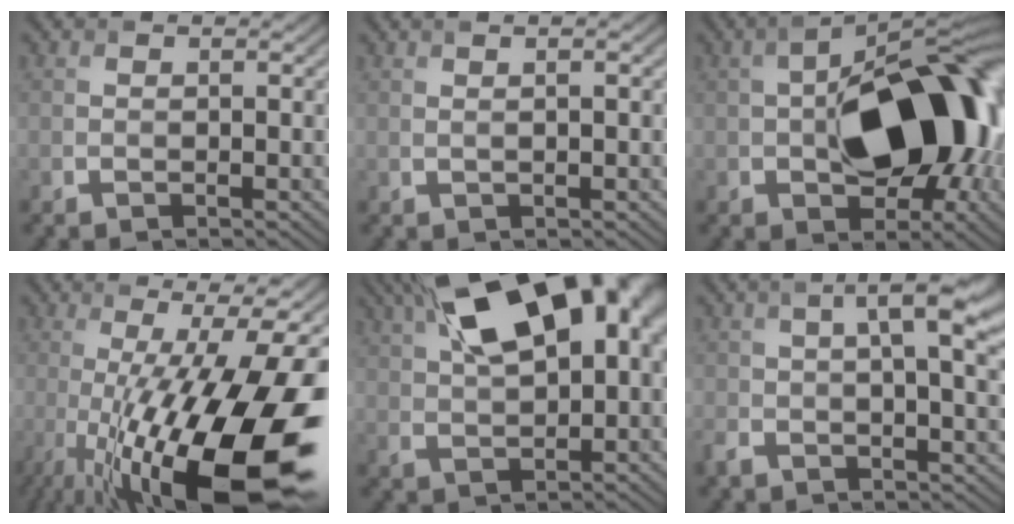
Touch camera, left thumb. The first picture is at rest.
{"total": 1.7, "force": [1.0, 0.4, 1.3], "torque": [-0.014, -0.004, 0.009]}
{"total": 14.2, "force": [-0.4, 8.3, 11.5], "torque": [-0.165, -0.001, 0.005]}
{"total": 20.1, "force": [-5.5, 6.1, 18.3], "torque": [-0.289, -0.019, -0.091]}
{"total": 18.4, "force": [7.2, 8.9, 14.5], "torque": [-0.234, 0.054, 0.101]}
{"total": 7.5, "force": [1.3, 3.1, 6.7], "torque": [-0.125, -0.005, 0.020]}